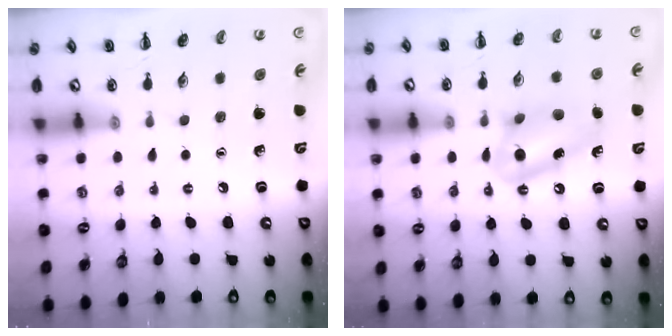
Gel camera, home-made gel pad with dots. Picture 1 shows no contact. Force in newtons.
{"total": 10.7, "press": 10.6, "slide": 1.2}